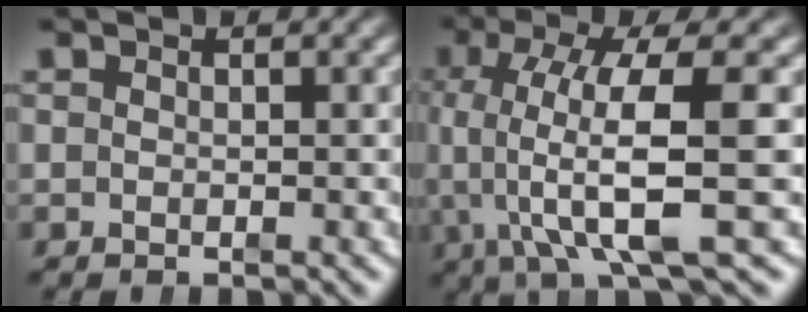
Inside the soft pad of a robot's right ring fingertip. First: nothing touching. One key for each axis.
{"total": 7.6, "fx": 1.1, "fy": 2.9, "fz": 6.9, "tx": -0.147, "ty": -0.018, "tz": 0.026}